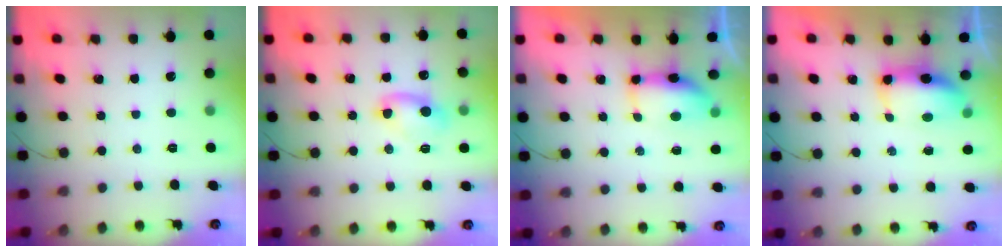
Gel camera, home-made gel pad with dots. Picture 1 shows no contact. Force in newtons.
{"total": 5.9, "press": 5.7, "slide": 1.4}
{"total": 6.8, "press": 6.8, "slide": 0.8}
{"total": 14.5, "press": 9.5, "slide": 10.9}